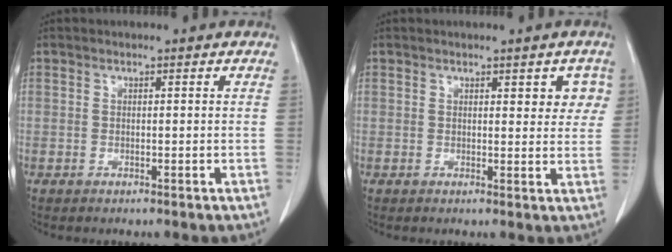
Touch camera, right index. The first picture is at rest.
{"total": 3.9, "force": [1.5, 1.8, 3.2], "torque": [-0.025, 0.006, 0.015]}